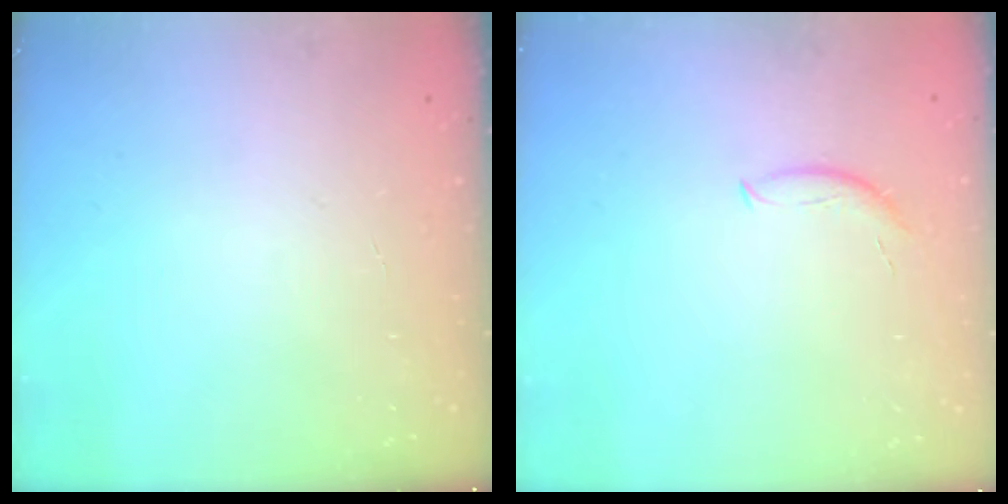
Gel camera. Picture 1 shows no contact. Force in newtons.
{"total": 6.0, "press": 5.9, "slide": 0.4}